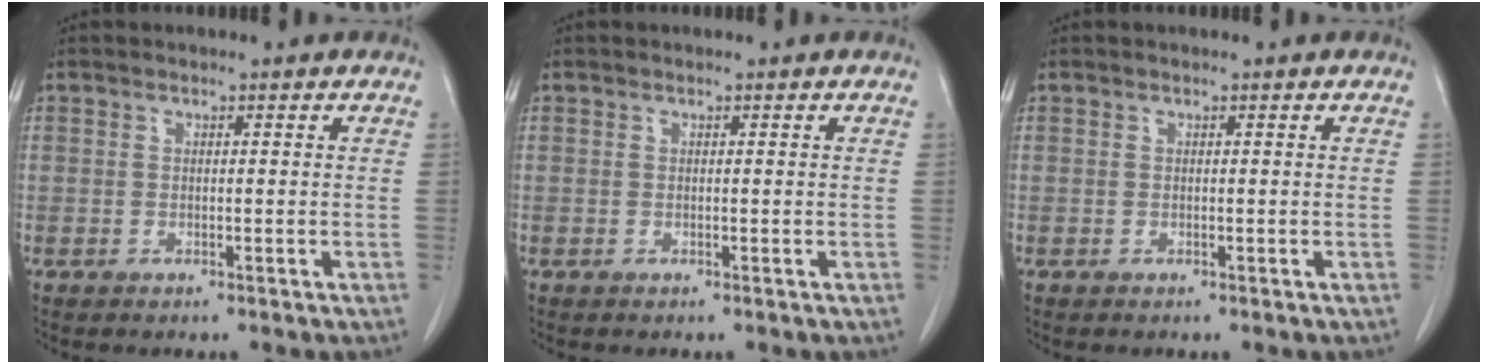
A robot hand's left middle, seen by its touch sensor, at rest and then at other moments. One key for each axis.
{"total": 0.0}
{"total": 0.0}